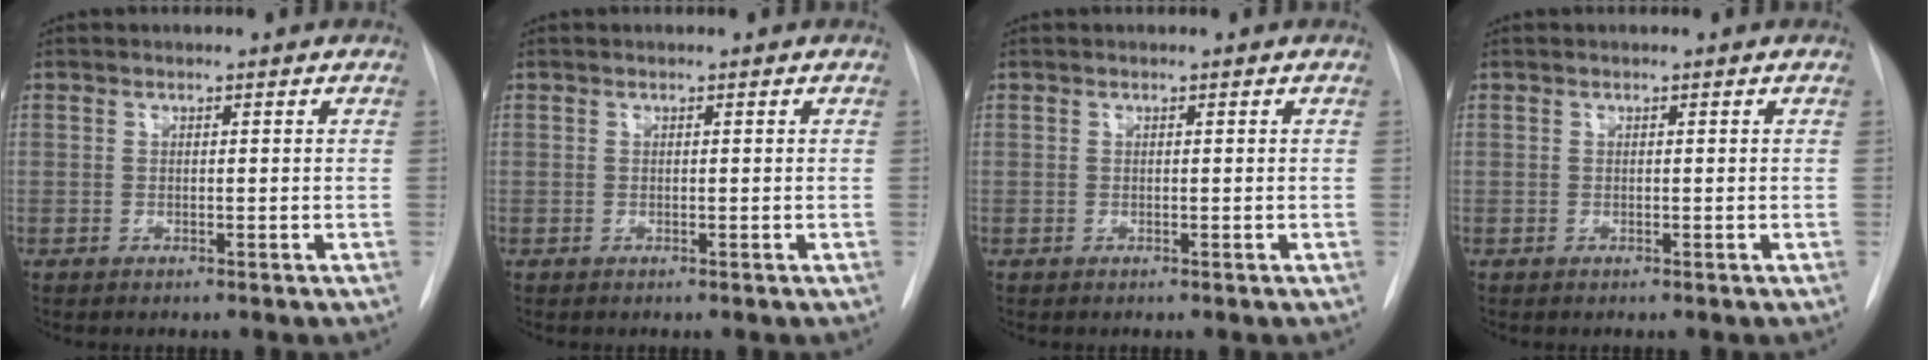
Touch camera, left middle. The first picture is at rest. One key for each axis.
{"total": 0.0}
{"total": 0.0}
{"total": 0.0}